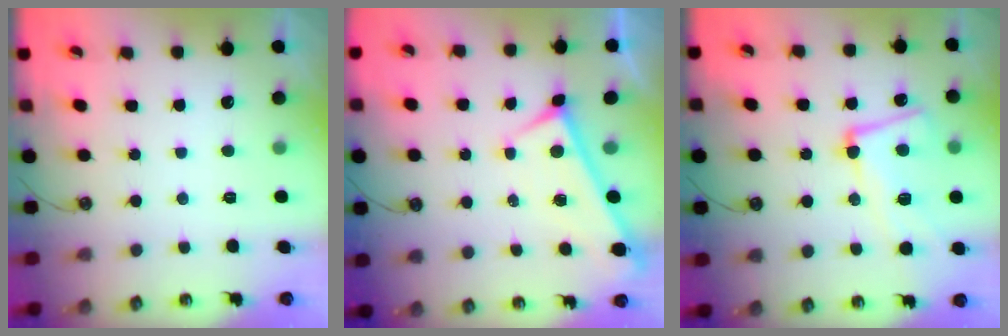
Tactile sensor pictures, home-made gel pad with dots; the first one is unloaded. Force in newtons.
{"total": 0.0}
{"total": 9.4, "press": 9.2, "slide": 2.1}